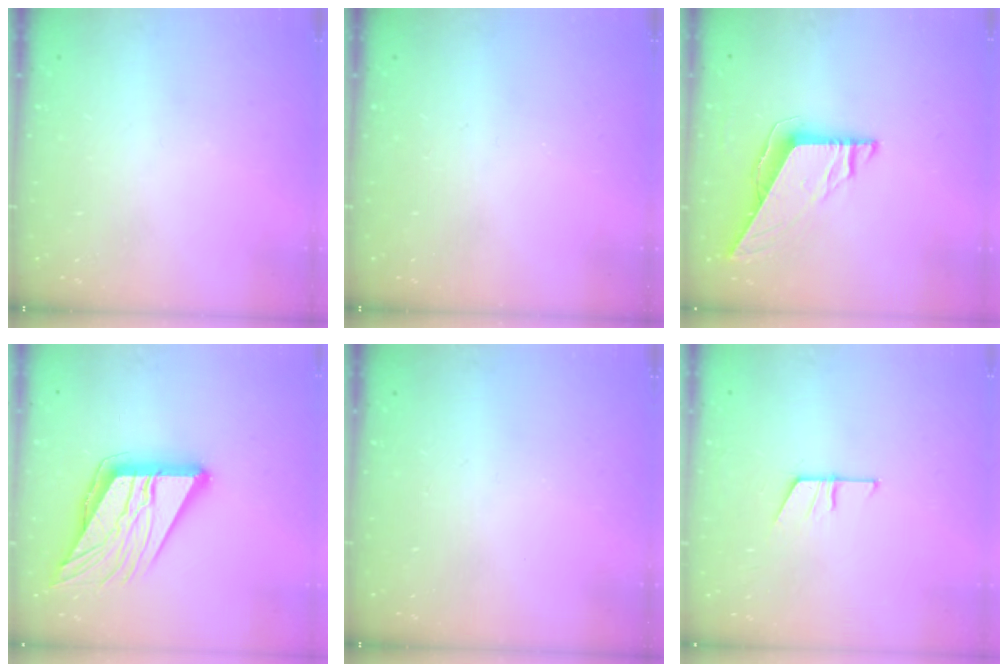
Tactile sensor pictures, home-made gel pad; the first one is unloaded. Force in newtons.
{"total": 0.0}
{"total": 9.5, "press": 9.4, "slide": 0.9}
{"total": 17.6, "press": 17.5, "slide": 2.0}
{"total": 0.0}
{"total": 5.1, "press": 5.1, "slide": 0.4}